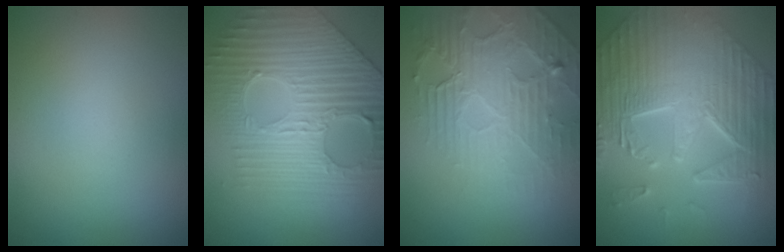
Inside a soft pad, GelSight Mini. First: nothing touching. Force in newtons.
{"total": 6.4, "press": 5.5, "slide": 3.3}
{"total": 4.5, "press": 4.2, "slide": 1.7}
{"total": 10.1, "press": 7.5, "slide": 6.8}